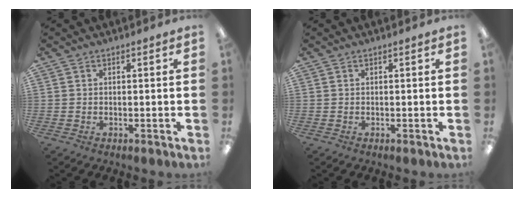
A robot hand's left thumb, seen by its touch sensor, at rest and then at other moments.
{"total": 0.0}